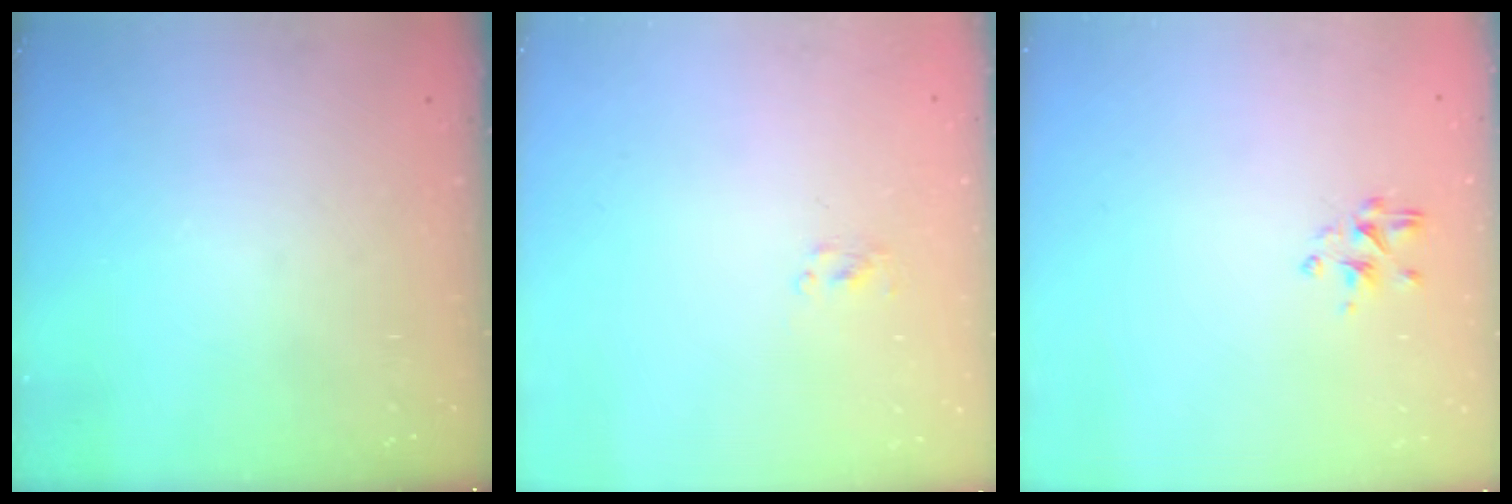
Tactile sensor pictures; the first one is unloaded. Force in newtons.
{"total": 1.8, "press": 1.6, "slide": 0.8}
{"total": 2.3, "press": 2.1, "slide": 0.7}